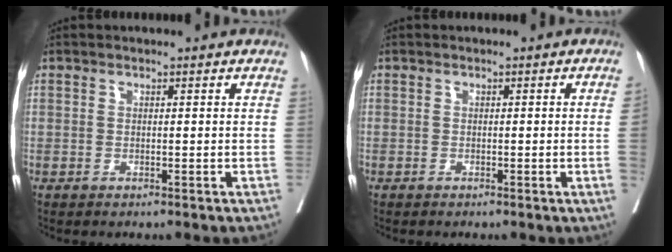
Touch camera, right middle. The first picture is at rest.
{"total": 1.5, "force": [-0.2, -0.7, 1.3], "torque": [-0.015, -0.005, -0.002]}